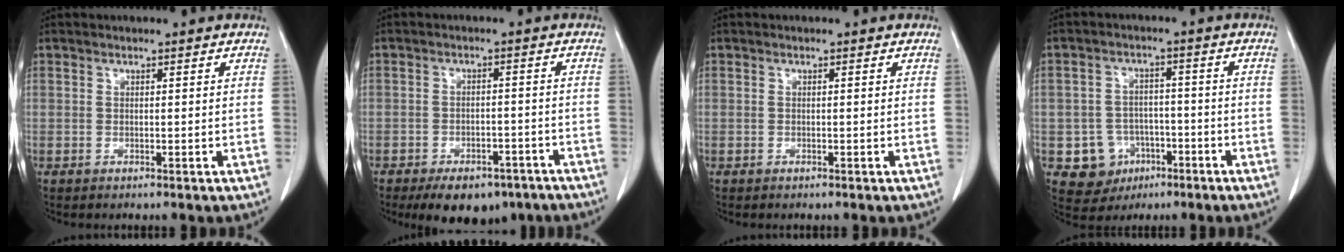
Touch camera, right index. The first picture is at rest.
{"total": 9.8, "force": [-7.1, 5.3, 4.3], "torque": [-0.046, 0.008, -0.097]}
{"total": 0.0}
{"total": 7.3, "force": [-2.8, 6.6, 1.4], "torque": [-0.022, 0.011, -0.033]}